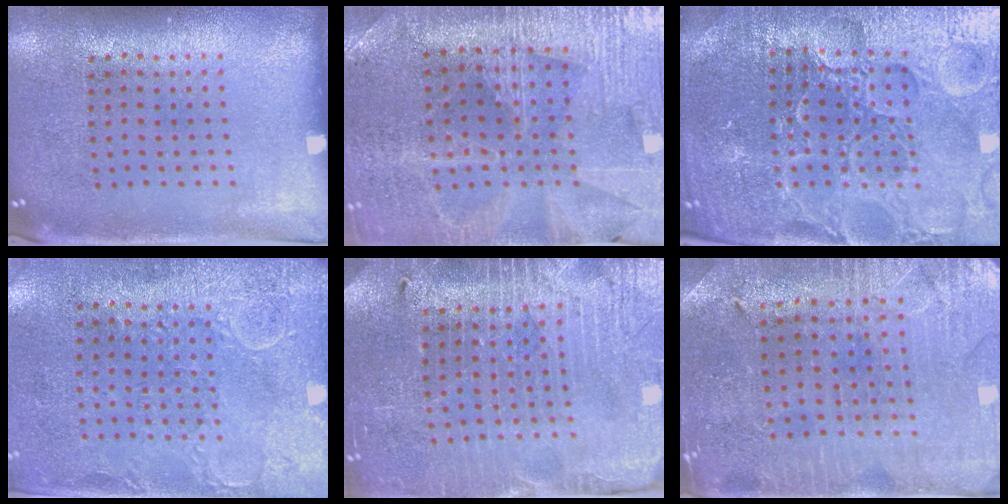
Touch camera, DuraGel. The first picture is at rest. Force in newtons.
{"total": 3.0, "press": 2.9, "slide": 0.5}
{"total": 5.5, "press": 5.1, "slide": 2.1}
{"total": 2.9, "press": 2.3, "slide": 1.7}
{"total": 3.9, "press": 3.7, "slide": 1.2}
{"total": 1.2, "press": 1.2, "slide": 0.2}